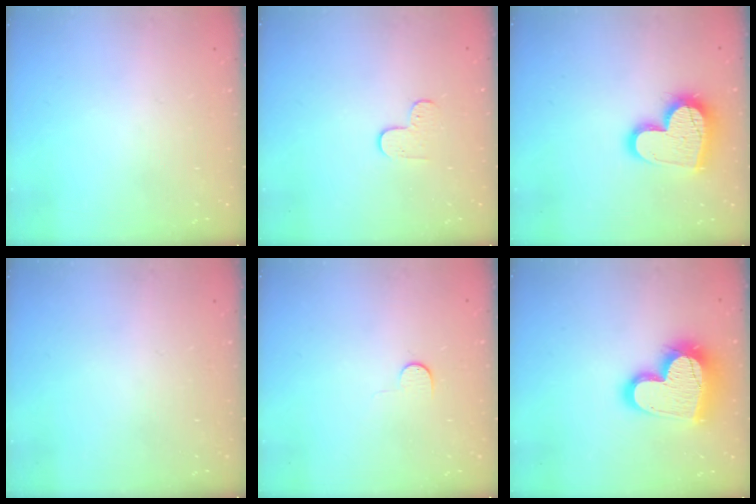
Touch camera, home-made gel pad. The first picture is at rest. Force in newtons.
{"total": 5.5, "press": 5.5, "slide": 0.5}
{"total": 16.6, "press": 16.5, "slide": 1.6}
{"total": 0.0}
{"total": 4.9, "press": 4.9, "slide": 0.5}
{"total": 21.2, "press": 21.1, "slide": 1.9}